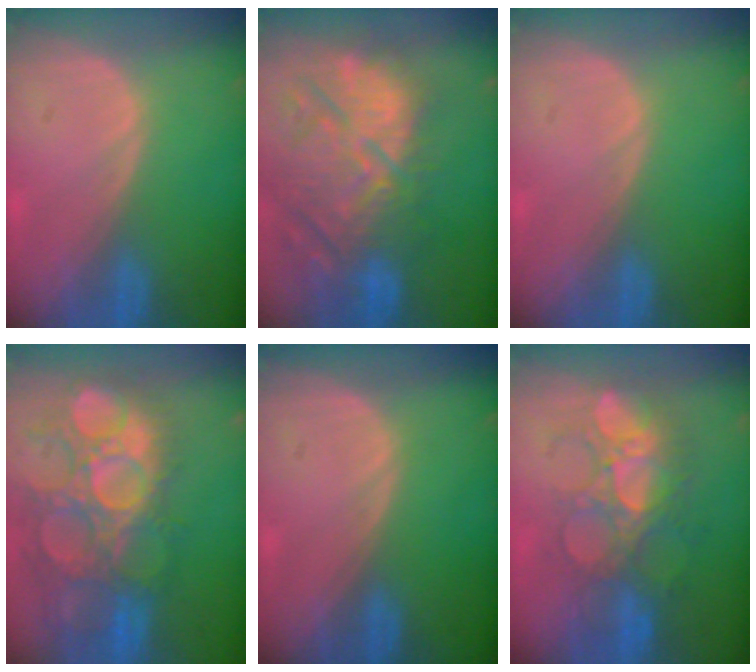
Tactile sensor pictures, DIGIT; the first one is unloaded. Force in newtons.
{"total": 14.0, "press": 12.5, "slide": 6.2}
{"total": 0.0}
{"total": 14.2, "press": 12.7, "slide": 6.4}
{"total": 0.0}
{"total": 8.8, "press": 8.6, "slide": 1.6}